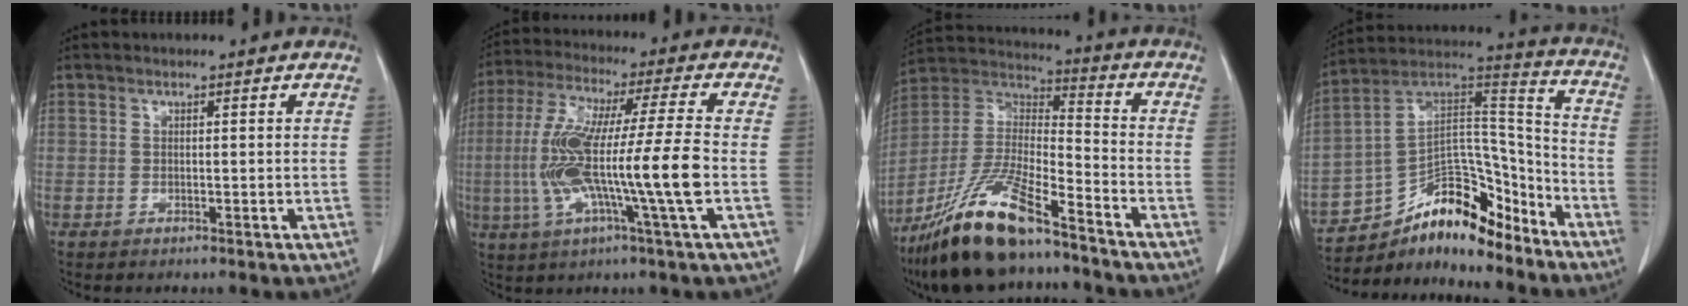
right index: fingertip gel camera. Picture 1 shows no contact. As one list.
[{"total": 15.8, "force": [-2.6, -0.8, 15.5], "torque": [-0.304, -0.002, -0.056]}, {"total": 18.3, "force": [-13.2, 3.4, 12.3], "torque": [-0.271, -0.022, -0.247]}, {"total": 16.0, "force": [-12.9, 5.5, 7.8], "torque": [-0.122, 0.060, -0.218]}]